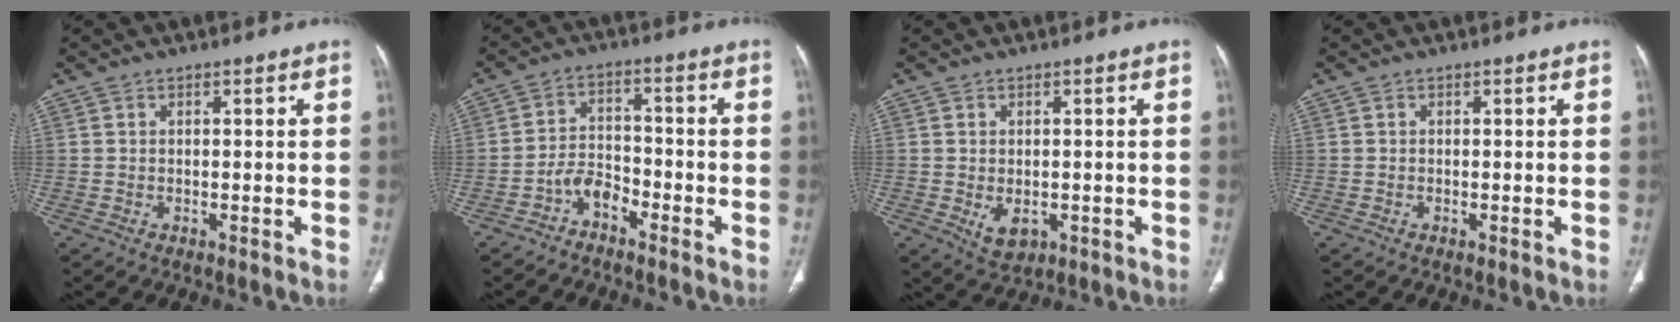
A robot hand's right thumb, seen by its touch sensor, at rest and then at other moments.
{"total": 4.8, "force": [-3.3, 2.5, 2.4], "torque": [-0.035, 0.033, -0.068]}
{"total": 4.1, "force": [-0.9, 2.8, 2.9], "torque": [-0.040, -0.004, 0.000]}
{"total": 0.0}